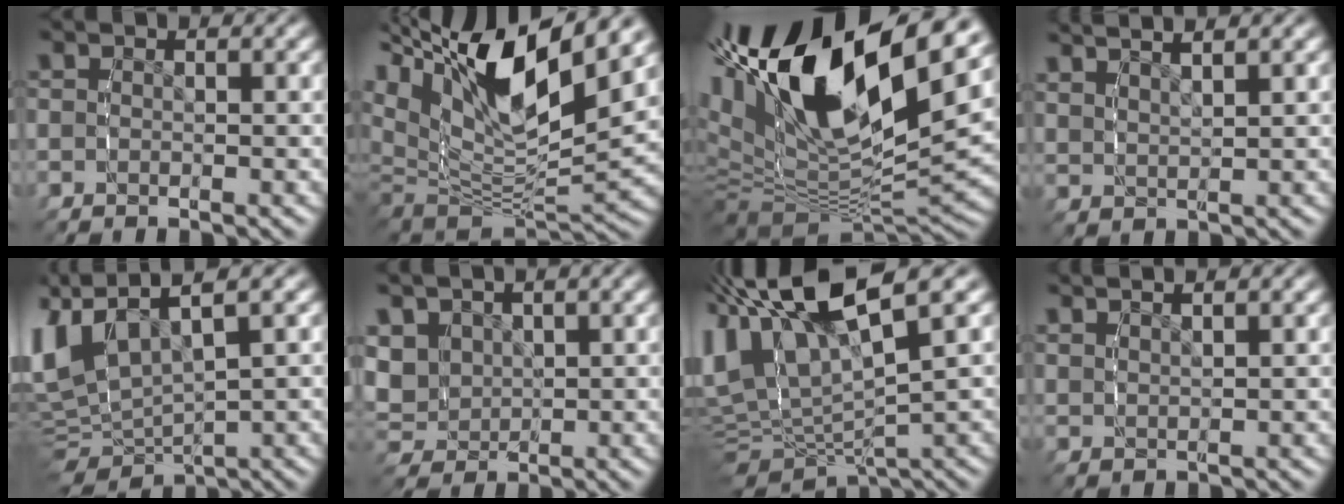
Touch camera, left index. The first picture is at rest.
{"total": 15.1, "force": [3.5, 9.6, 11.0], "torque": [-0.214, -0.021, 0.064]}
{"total": 20.5, "force": [4.2, 12.7, 15.5], "torque": [-0.303, -0.022, 0.077]}
{"total": 3.8, "force": [3.3, 0.7, 1.8], "torque": [-0.033, 0.001, 0.066]}
{"total": 10.1, "force": [1.5, 7.2, 6.9], "torque": [-0.157, -0.016, 0.032]}
{"total": 5.8, "force": [1.9, 4.8, 2.5], "torque": [-0.079, -0.021, 0.047]}
{"total": 11.7, "force": [2.9, 7.1, 8.8], "torque": [-0.186, -0.013, 0.055]}
{"total": 2.8, "force": [2.5, 0.2, 1.1], "torque": [-0.015, 0.003, 0.053]}